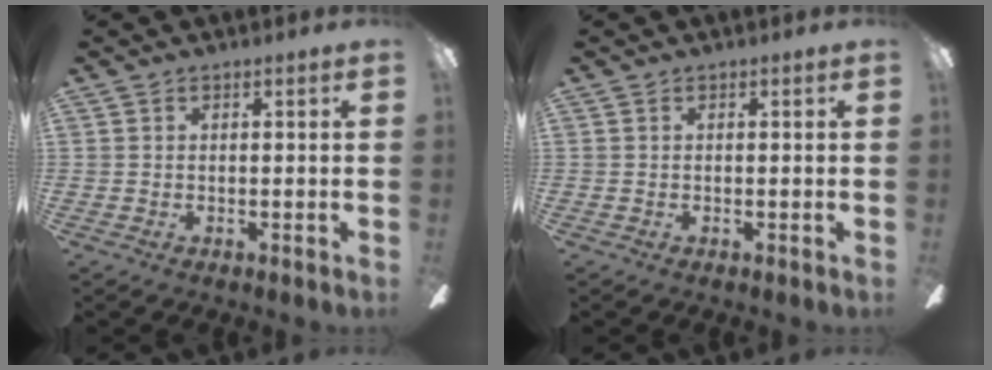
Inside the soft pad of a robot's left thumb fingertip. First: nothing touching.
{"total": 0.0}